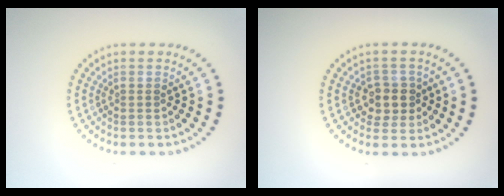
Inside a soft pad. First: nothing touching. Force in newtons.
{"total": 2.5, "press": 2.3, "slide": 0.9}